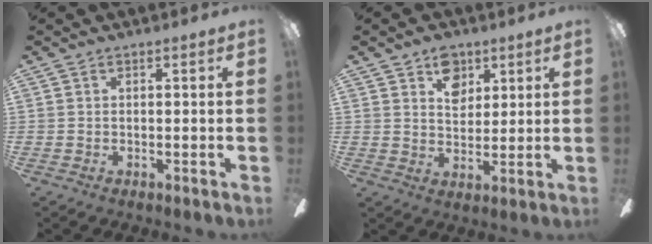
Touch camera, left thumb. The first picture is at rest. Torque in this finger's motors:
{"motor_torque": [0.08, -0.14, -0.37, 0.16, 0.02]}